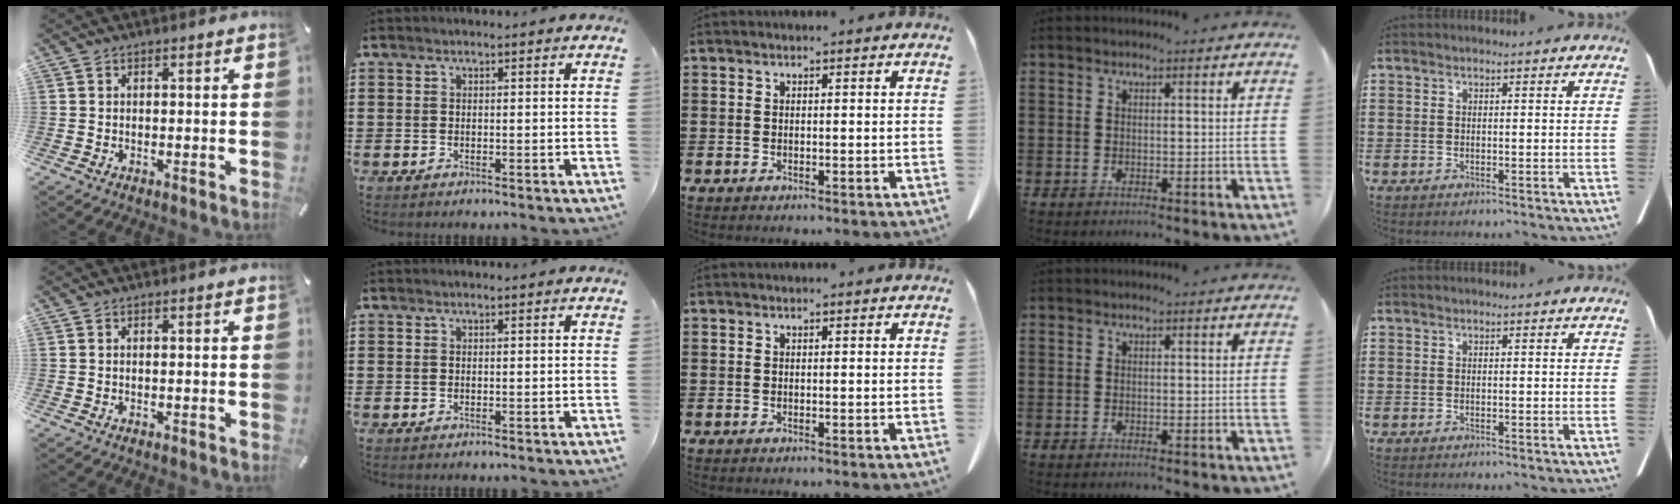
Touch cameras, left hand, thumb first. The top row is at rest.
{}